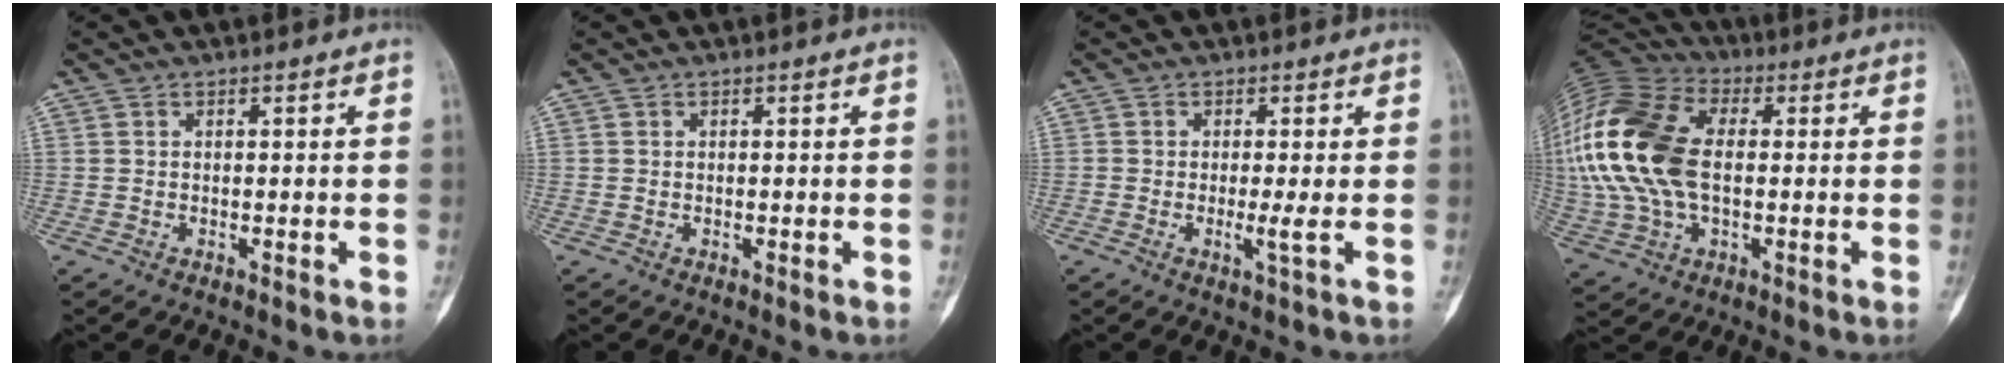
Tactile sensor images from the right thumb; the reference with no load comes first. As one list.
[{"total": 0.0}, {"total": 2.0, "force": [-0.3, -0.3, 1.9], "torque": [-0.044, -0.007, -0.010]}, {"total": 21.7, "force": [1.2, 12.8, 17.5], "torque": [-0.399, 0.012, 0.018]}]